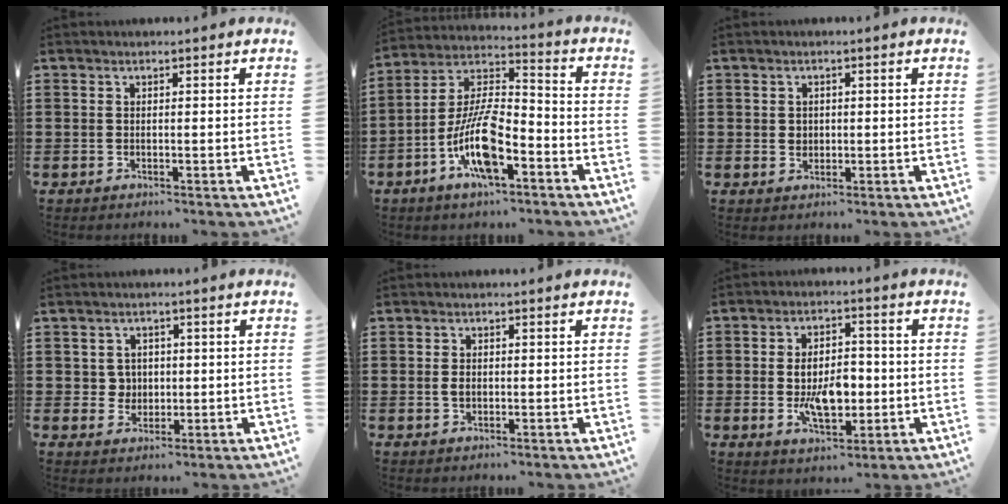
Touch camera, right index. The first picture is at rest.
{"total": 12.5, "force": [-5.6, 4.6, 10.1], "torque": [-0.227, -0.001, -0.109]}
{"total": 1.5, "force": [0.2, 1.4, 0.5], "torque": [-0.013, 0.009, 0.004]}
{"total": 3.1, "force": [0.1, 3.0, 1.1], "torque": [-0.033, 0.010, -0.001]}
{"total": 1.6, "force": [-0.1, 1.0, 1.2], "torque": [-0.026, 0.005, -0.004]}
{"total": 8.2, "force": [-1.1, 4.5, 6.8], "torque": [-0.116, -0.004, -0.028]}